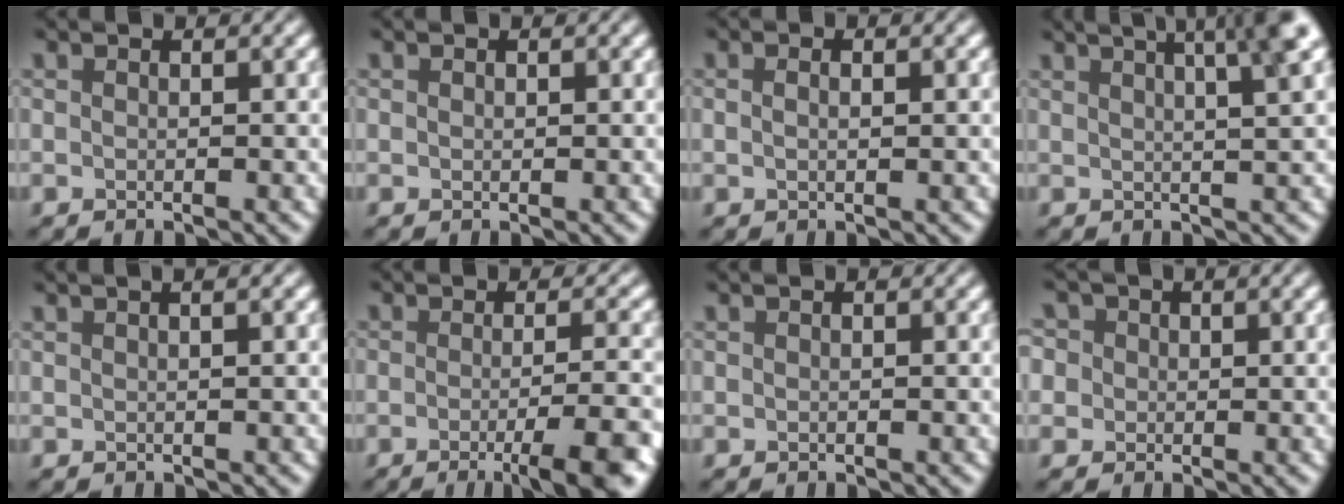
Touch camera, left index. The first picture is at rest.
{"total": 0.0}
{"total": 2.1, "force": [0.8, 1.0, 1.7], "torque": [-0.022, 0.009, -0.007]}
{"total": 9.3, "force": [5.0, 3.4, 7.0], "torque": [-0.048, 0.057, 0.036]}
{"total": 1.4, "force": [0.8, 0.3, 1.1], "torque": [-0.018, 0.004, 0.008]}
{"total": 6.8, "force": [-3.0, 1.4, 5.9], "torque": [-0.074, 0.001, -0.041]}
{"total": 0.0}
{"total": 4.9, "force": [1.9, 4.0, 2.2], "torque": [-0.045, 0.030, 0.003]}